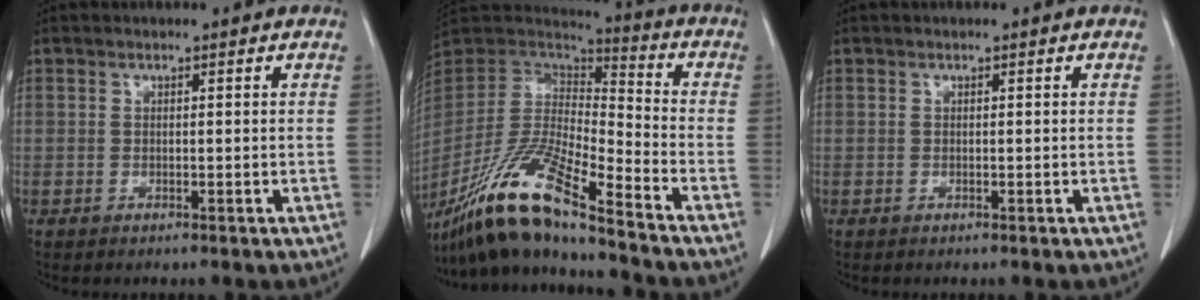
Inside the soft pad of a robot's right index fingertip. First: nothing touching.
{"total": 18.6, "force": [-14.6, 1.1, 11.5], "torque": [-0.244, -0.022, -0.280]}
{"total": 0.0}